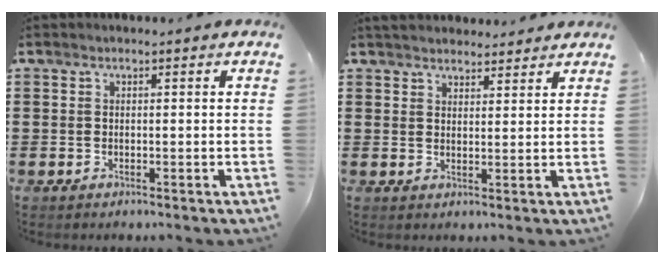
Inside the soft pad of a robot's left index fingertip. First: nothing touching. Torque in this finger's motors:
{"motor_torque": [1.58, -0.56, 0.17, 0.04]}